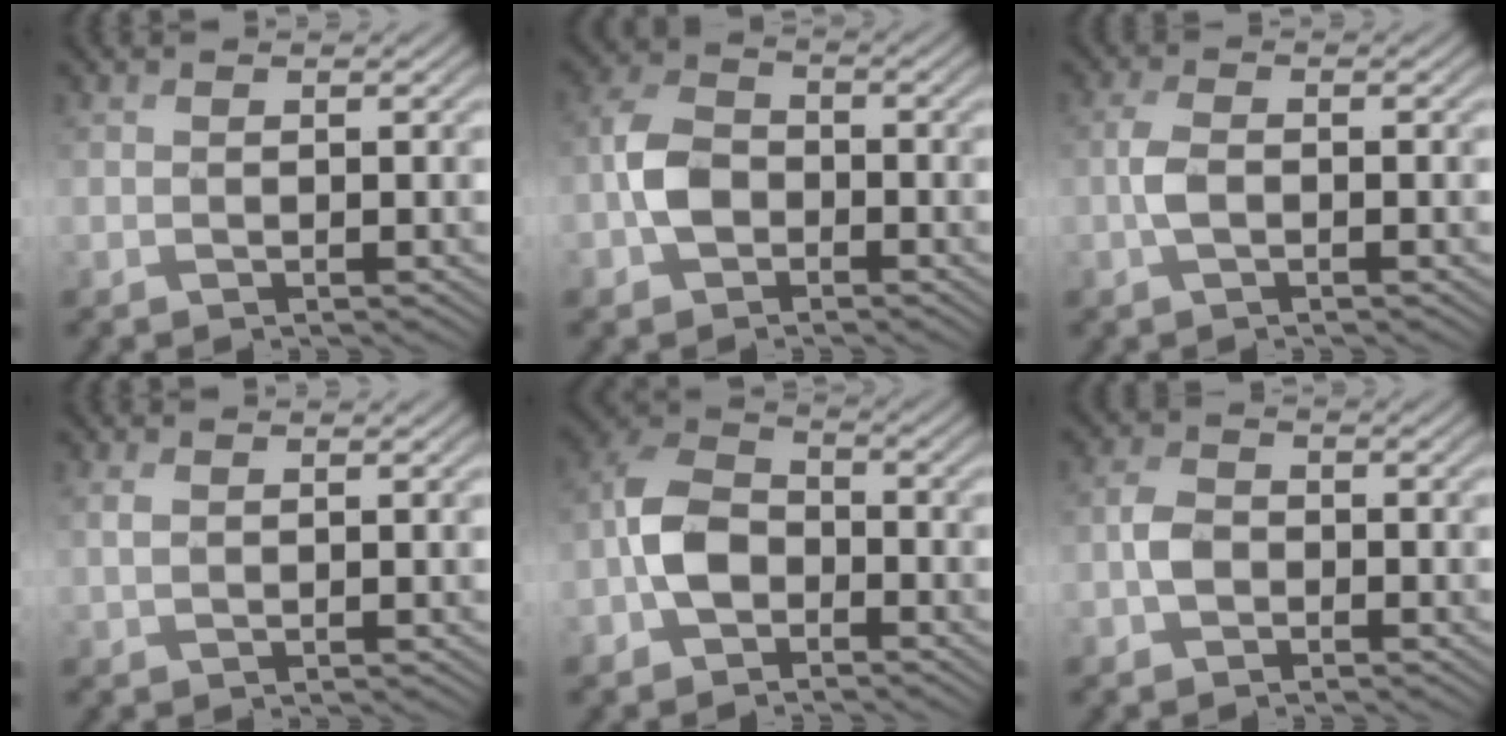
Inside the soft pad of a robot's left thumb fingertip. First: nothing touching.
{"total": 4.7, "force": [-1.4, 3.4, 2.9], "torque": [-0.064, 0.008, -0.037]}
{"total": 2.0, "force": [-0.1, 0.6, 1.9], "torque": [-0.046, 0.007, -0.009]}
{"total": 1.4, "force": [1.2, 0.1, 0.8], "torque": [-0.021, 0.008, 0.026]}
{"total": 6.3, "force": [-2.1, 4.3, 4.0], "torque": [-0.085, 0.014, -0.059]}
{"total": 2.4, "force": [-0.6, 1.8, 1.4], "torque": [-0.030, 0.009, -0.020]}